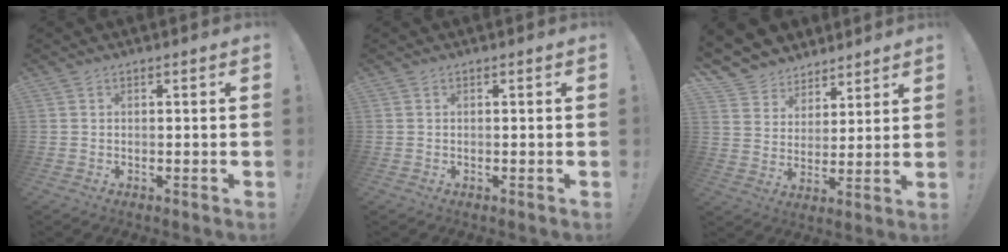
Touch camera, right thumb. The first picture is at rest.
{"total": 0.0}
{"total": 8.4, "force": [6.1, 5.8, 0.6], "torque": [-0.015, -0.053, 0.124]}